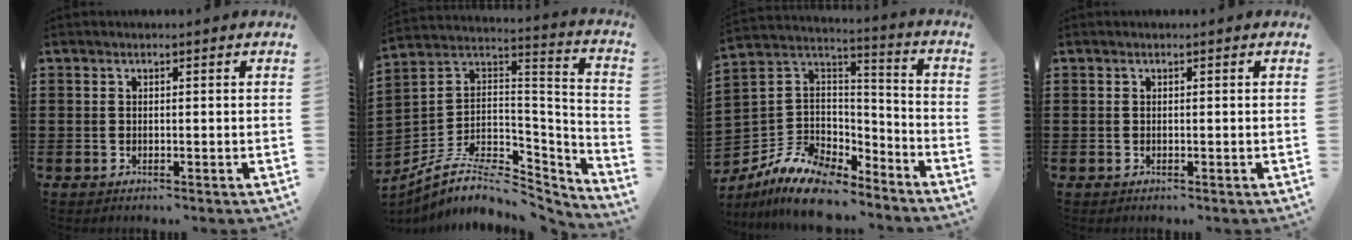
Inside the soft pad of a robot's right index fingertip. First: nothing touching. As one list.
[{"total": 8.4, "force": [-5.8, 3.6, 4.9], "torque": [-0.100, 0.001, -0.110]}, {"total": 11.2, "force": [-8.9, 5.1, 4.3], "torque": [-0.101, 0.024, -0.170]}, {"total": 0.0}]